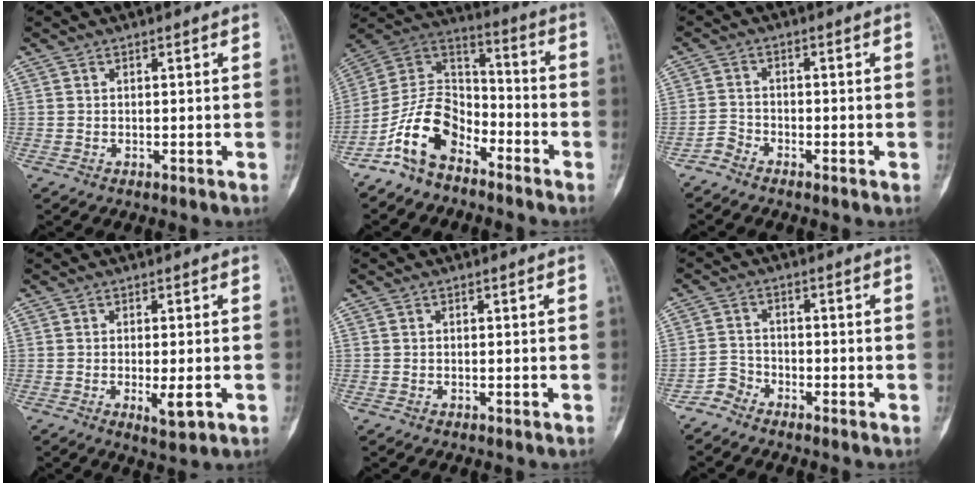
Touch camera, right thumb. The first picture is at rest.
{"total": 13.2, "force": [-8.2, 7.8, 6.9], "torque": [-0.119, 0.081, -0.169]}
{"total": 2.1, "force": [-2.0, 0.7, 0.0], "torque": [-0.001, 0.007, -0.048]}
{"total": 4.3, "force": [-1.2, 1.4, 3.9], "torque": [-0.062, -0.009, -0.013]}
{"total": 0.0}
{"total": 3.0, "force": [-2.6, 1.4, -0.4], "torque": [0.014, 0.010, -0.062]}